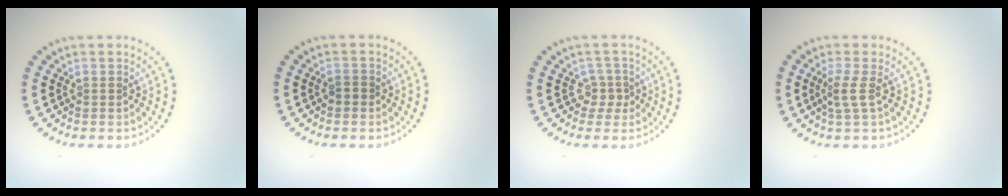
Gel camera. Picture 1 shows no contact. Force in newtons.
{"total": 0.9, "press": 0.9, "slide": 0.1}
{"total": 1.7, "press": 1.1, "slide": 1.3}
{"total": 1.7, "press": 1.3, "slide": 1.1}